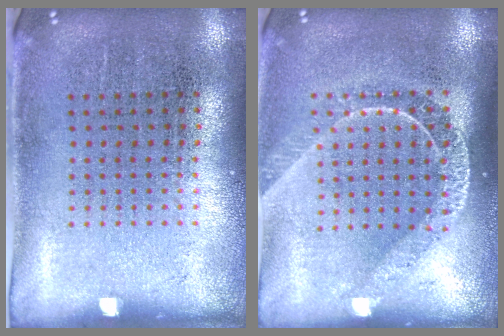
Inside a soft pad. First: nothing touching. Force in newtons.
{"total": 1.6, "press": 1.5, "slide": 0.7}